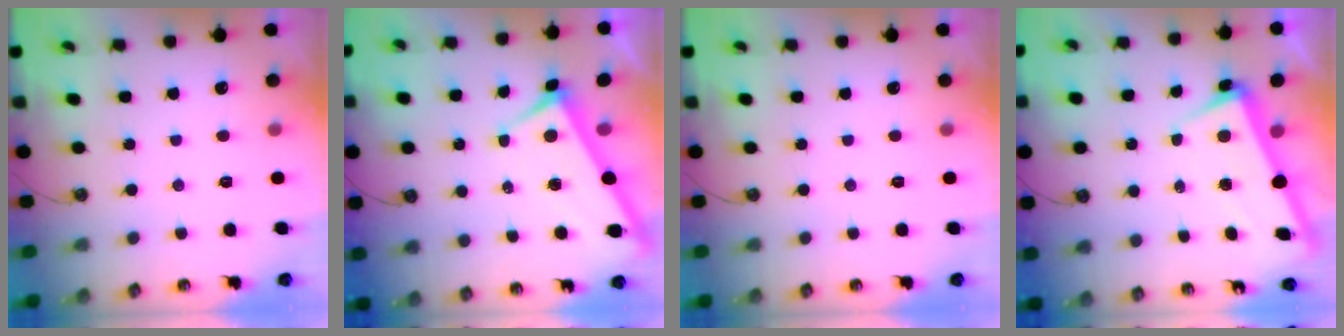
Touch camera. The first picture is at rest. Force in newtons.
{"total": 3.6, "press": 3.6, "slide": 0.6}
{"total": 0.0}
{"total": 2.9, "press": 2.8, "slide": 1.0}